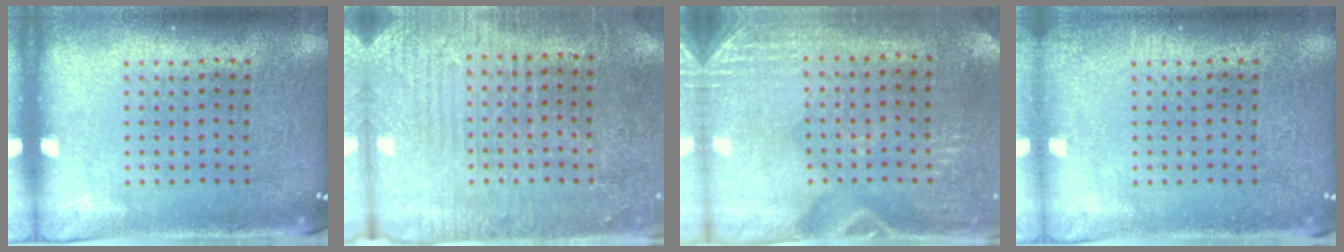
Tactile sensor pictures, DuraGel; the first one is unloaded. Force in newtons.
{"total": 2.9, "press": 2.7, "slide": 0.9}
{"total": 2.9, "press": 2.5, "slide": 1.4}
{"total": 0.9, "press": 0.9, "slide": 0.1}